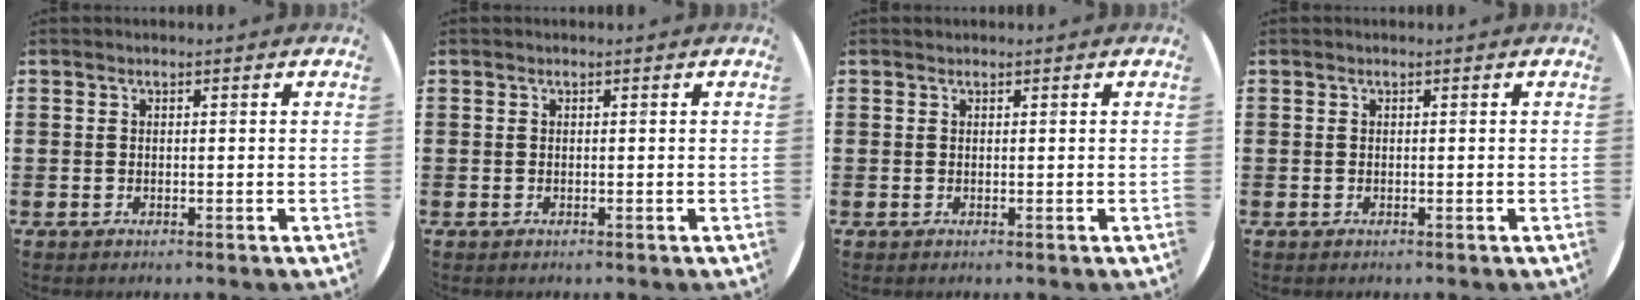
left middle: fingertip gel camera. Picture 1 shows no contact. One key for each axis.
{"total": 0.0}
{"total": 0.0}
{"total": 0.0}